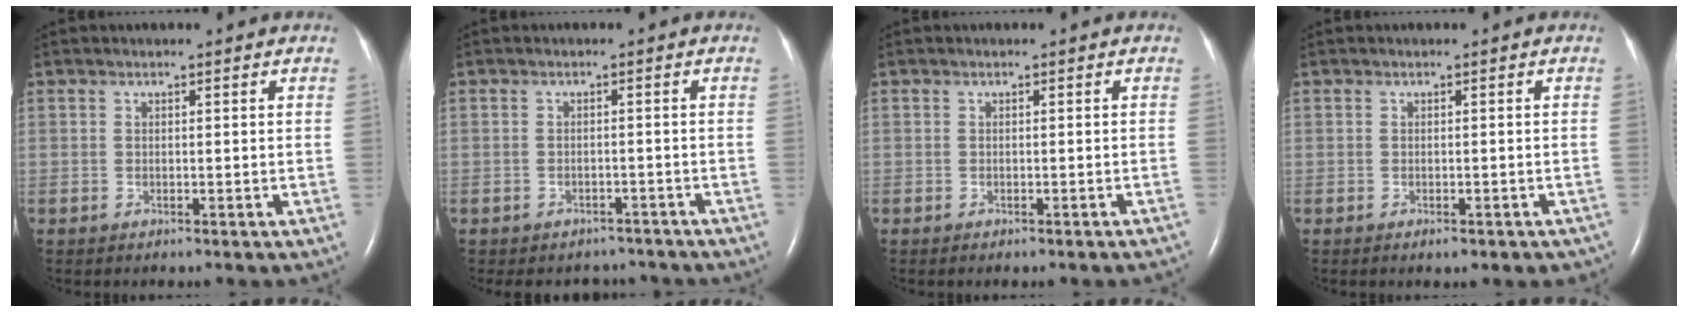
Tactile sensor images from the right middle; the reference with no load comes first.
{"total": 4.9, "force": [-4.4, 2.3, 0.2], "torque": [-0.002, 0.011, -0.048]}
{"total": 3.3, "force": [-3.0, 0.2, 1.2], "torque": [-0.013, -0.002, -0.035]}
{"total": 3.8, "force": [-2.9, 1.6, 2.0], "torque": [-0.014, -0.003, -0.029]}